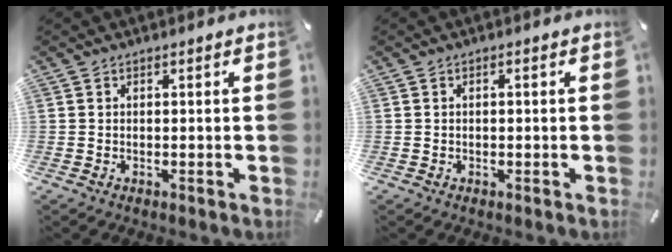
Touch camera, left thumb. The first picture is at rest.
{"total": 0.7, "force": [-0.2, 0.3, 0.6], "torque": [-0.011, 0.000, -0.004]}